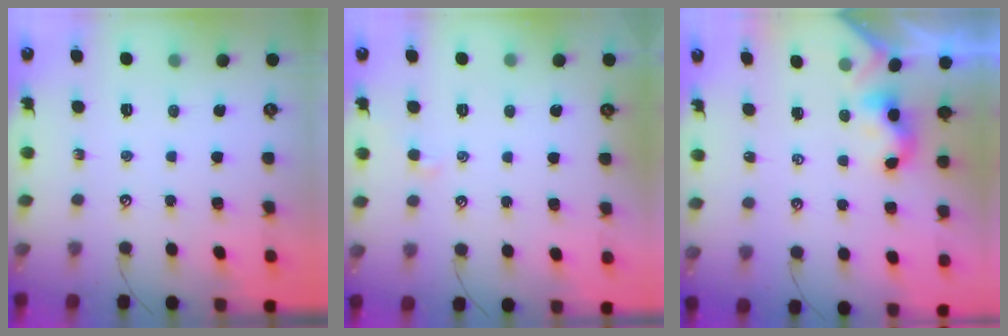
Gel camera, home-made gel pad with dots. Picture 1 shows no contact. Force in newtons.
{"total": 1.8, "press": 1.7, "slide": 0.3}
{"total": 2.1, "press": 2.1, "slide": 0.3}